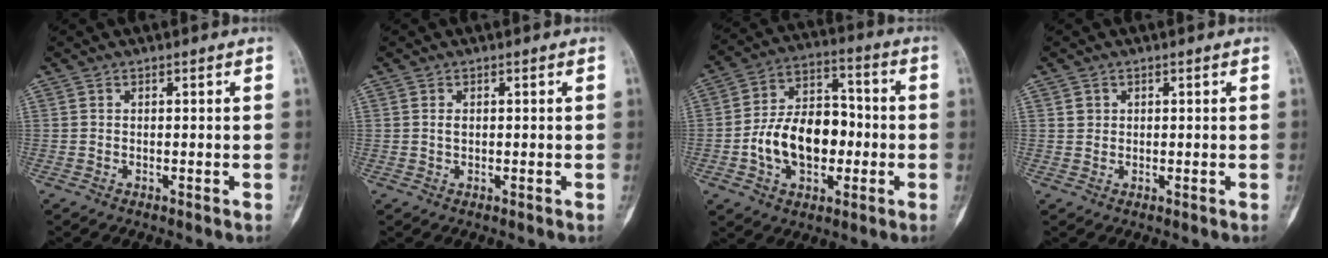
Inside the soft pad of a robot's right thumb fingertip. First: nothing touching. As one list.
[{"total": 0.9, "force": [0.1, 0.6, 0.7], "torque": [-0.009, 0.001, 0.003]}, {"total": 15.6, "force": [-2.7, 10.1, 11.5], "torque": [-0.171, 0.039, -0.047]}, {"total": 1.3, "force": [0.5, 1.2, 0.3], "torque": [0.005, 0.000, 0.006]}]